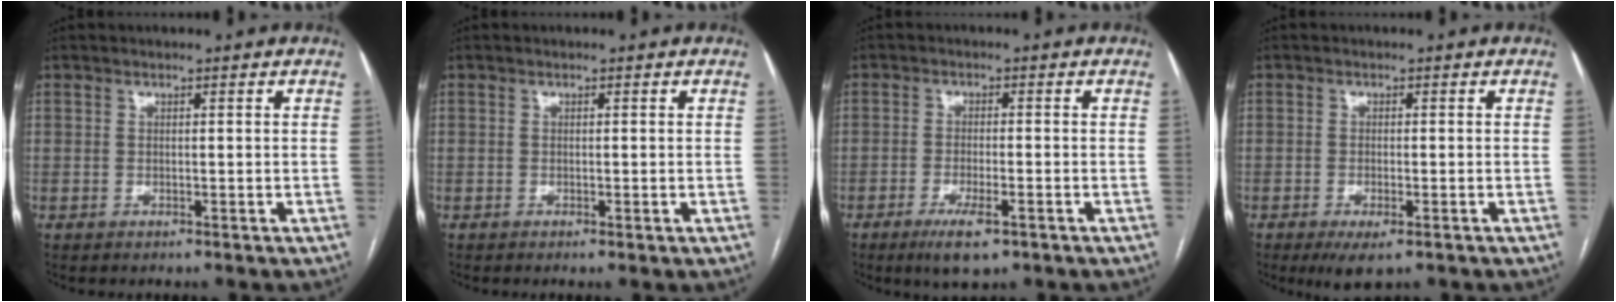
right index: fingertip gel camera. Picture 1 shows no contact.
{"total": 0.6, "force": [-0.1, 0.1, 0.5], "torque": [-0.013, -0.002, 0.001]}
{"total": 5.3, "force": [-3.0, 1.1, 4.2], "torque": [-0.080, -0.009, -0.046]}
{"total": 4.0, "force": [-2.3, 1.2, 3.1], "torque": [-0.050, -0.008, -0.029]}